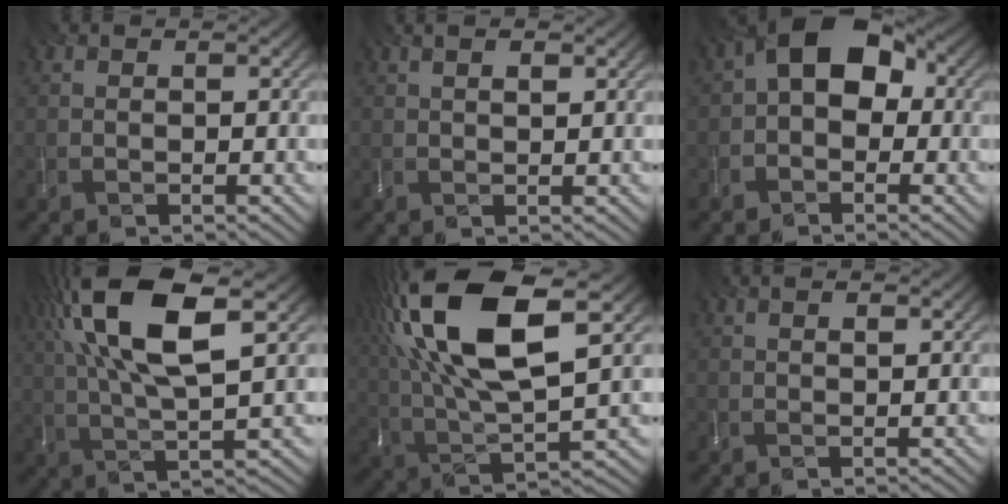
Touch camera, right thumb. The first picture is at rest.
{"total": 1.9, "force": [1.2, 0.5, 1.4], "torque": [-0.032, 0.001, 0.028]}
{"total": 8.6, "force": [0.4, 5.5, 6.7], "torque": [-0.111, 0.020, -0.005]}
{"total": 14.7, "force": [6.0, 4.3, 12.7], "torque": [-0.277, 0.023, 0.112]}
{"total": 18.4, "force": [7.4, 6.9, 15.4], "torque": [-0.342, 0.040, 0.129]}
{"total": 1.3, "force": [0.8, 0.3, 1.0], "torque": [-0.026, 0.003, 0.017]}